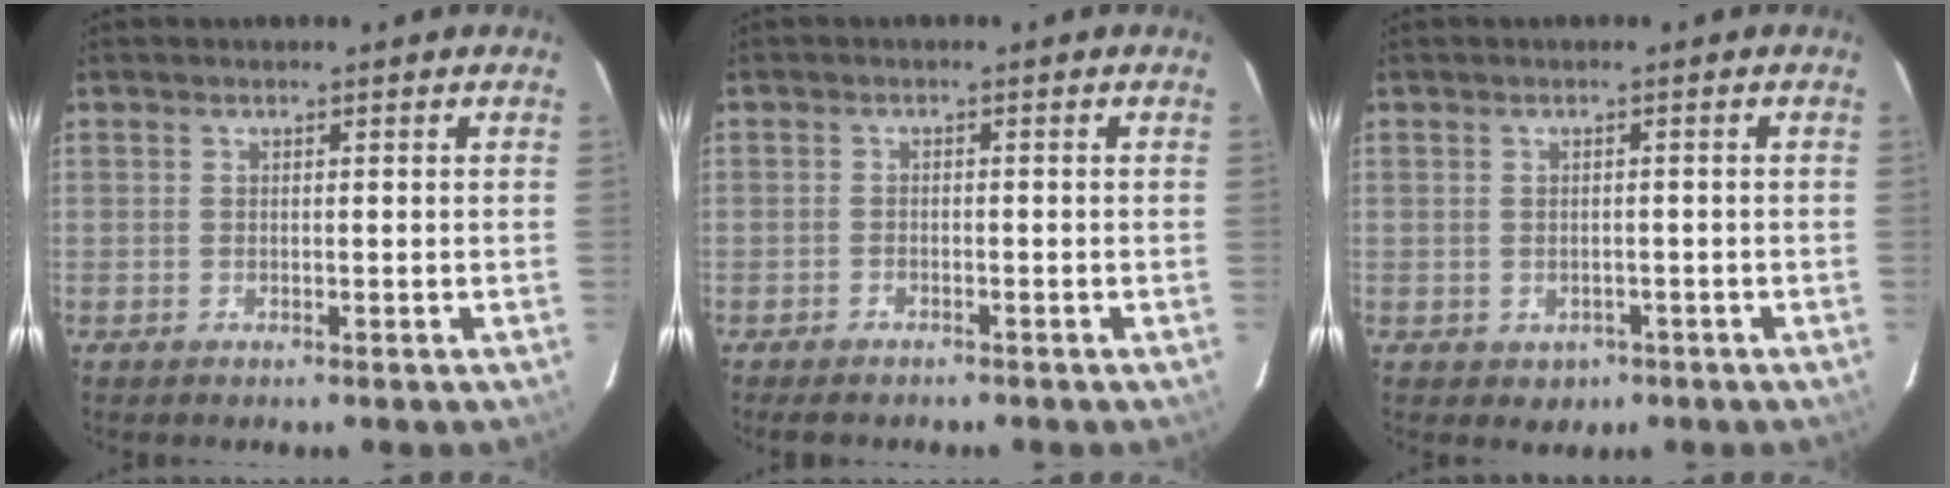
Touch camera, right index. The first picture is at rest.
{"total": 3.1, "force": [-2.7, 1.3, 0.9], "torque": [-0.016, -0.002, -0.036]}
{"total": 2.4, "force": [-1.1, 2.0, 0.8], "torque": [-0.009, 0.004, -0.005]}